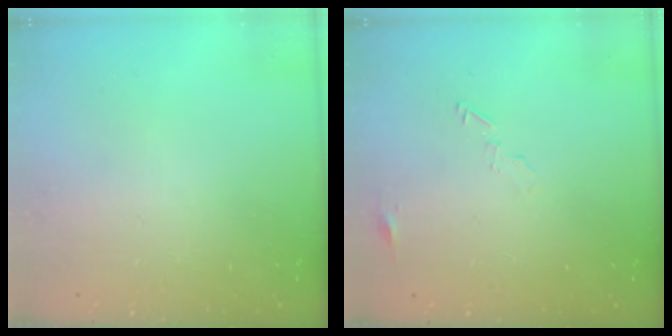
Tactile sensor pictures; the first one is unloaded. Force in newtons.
{"total": 5.4, "press": 5.3, "slide": 0.4}